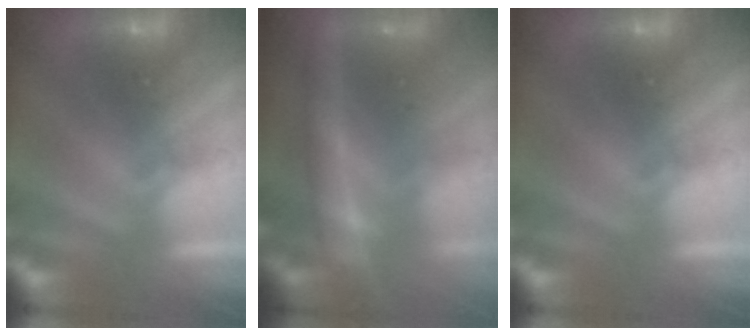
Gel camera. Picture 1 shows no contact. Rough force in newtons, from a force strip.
{"total": 7.8}
{"total": 0.0}